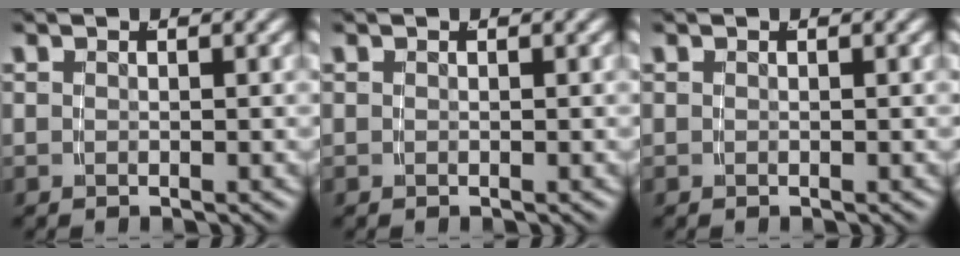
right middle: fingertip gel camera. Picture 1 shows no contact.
{"total": 0.0}
{"total": 0.0}